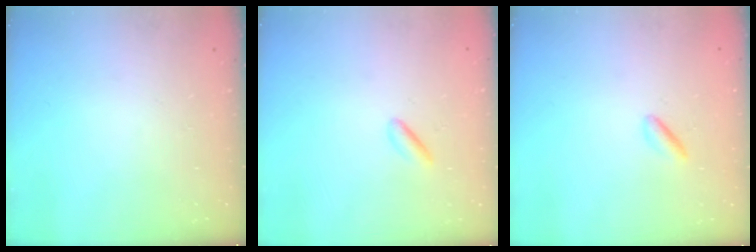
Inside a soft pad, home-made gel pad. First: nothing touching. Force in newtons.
{"total": 1.4, "press": 1.2, "slide": 0.7}
{"total": 1.9, "press": 1.7, "slide": 0.8}